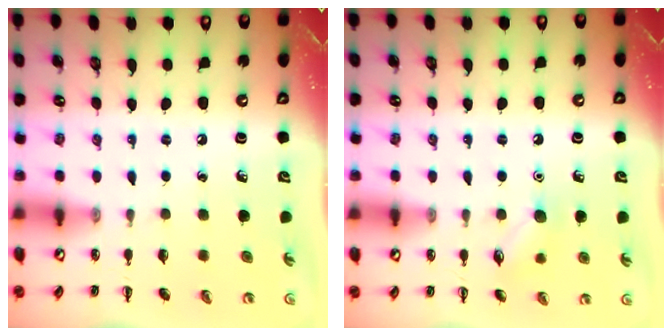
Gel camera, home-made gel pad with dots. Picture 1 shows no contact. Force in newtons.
{"total": 7.5, "press": 7.2, "slide": 2.1}